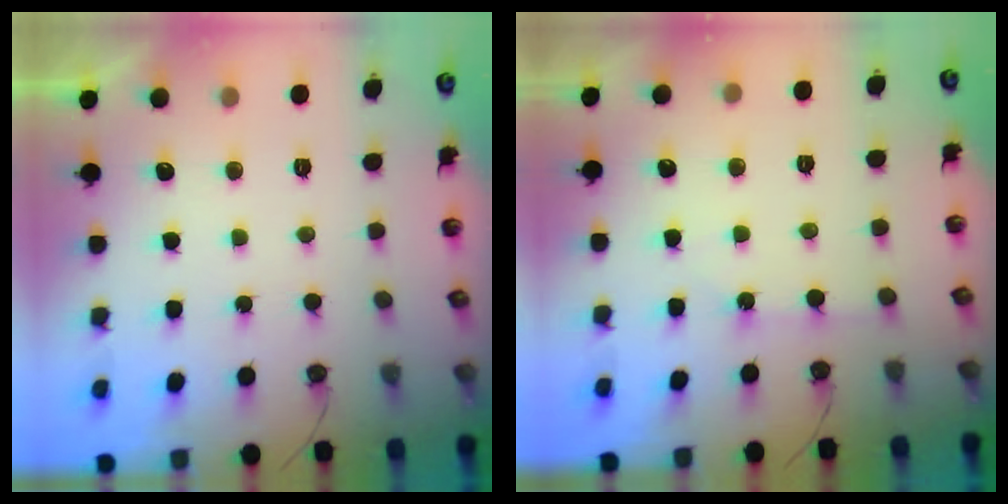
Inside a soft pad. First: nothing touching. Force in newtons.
{"total": 3.4, "press": 3.3, "slide": 0.5}